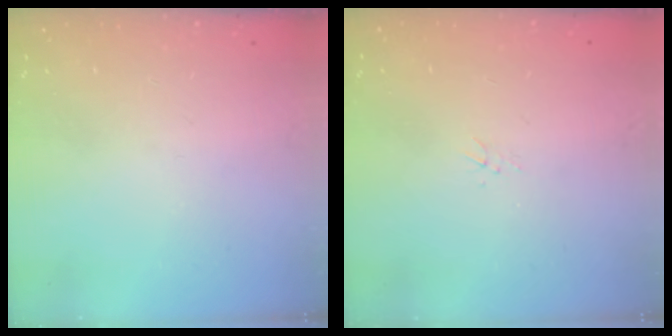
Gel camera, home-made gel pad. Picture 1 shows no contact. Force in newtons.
{"total": 1.5, "press": 1.5, "slide": 0.2}